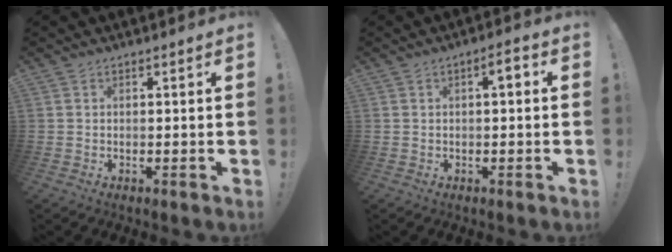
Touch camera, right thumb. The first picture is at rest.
{"total": 3.0, "force": [-0.2, 0.7, 2.9], "torque": [-0.042, 0.005, -0.010]}